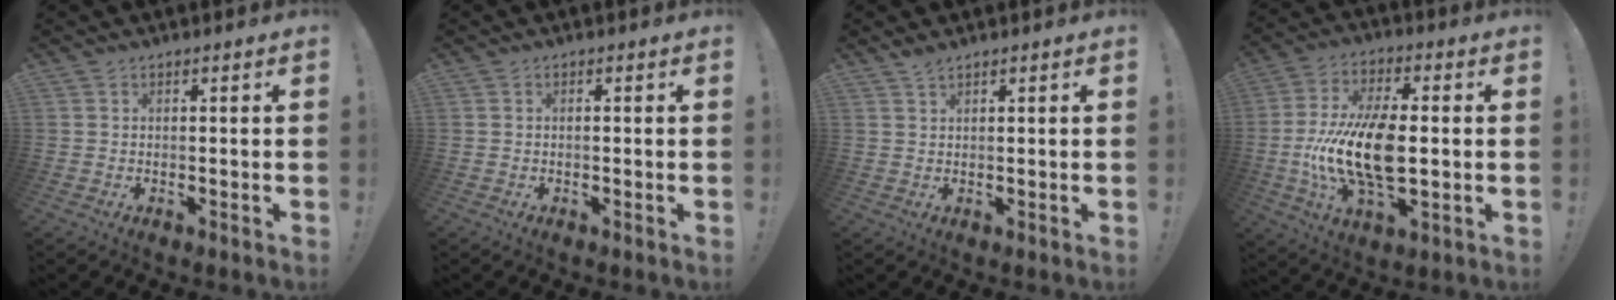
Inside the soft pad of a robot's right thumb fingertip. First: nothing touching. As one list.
[{"total": 0.0}, {"total": 1.9, "force": [1.7, 0.4, 0.8], "torque": [-0.008, -0.005, 0.030]}, {"total": 19.5, "force": [-2.0, 10.3, 16.5], "torque": [-0.317, -0.005, -0.034]}]